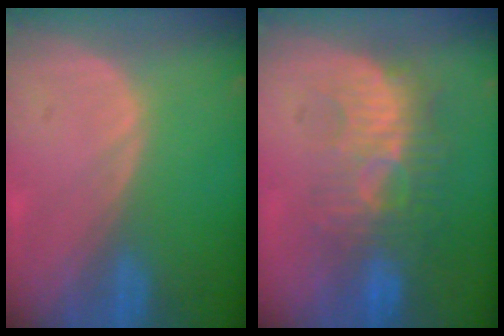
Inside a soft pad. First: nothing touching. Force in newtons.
{"total": 9.1, "press": 8.7, "slide": 2.6}